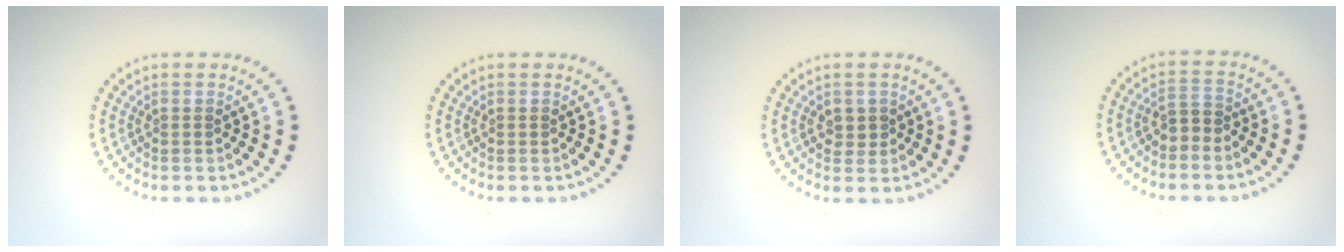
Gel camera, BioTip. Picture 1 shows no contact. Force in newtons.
{"total": 0.0}
{"total": 1.3, "press": 1.3, "slide": 0.3}
{"total": 2.0, "press": 1.8, "slide": 1.0}